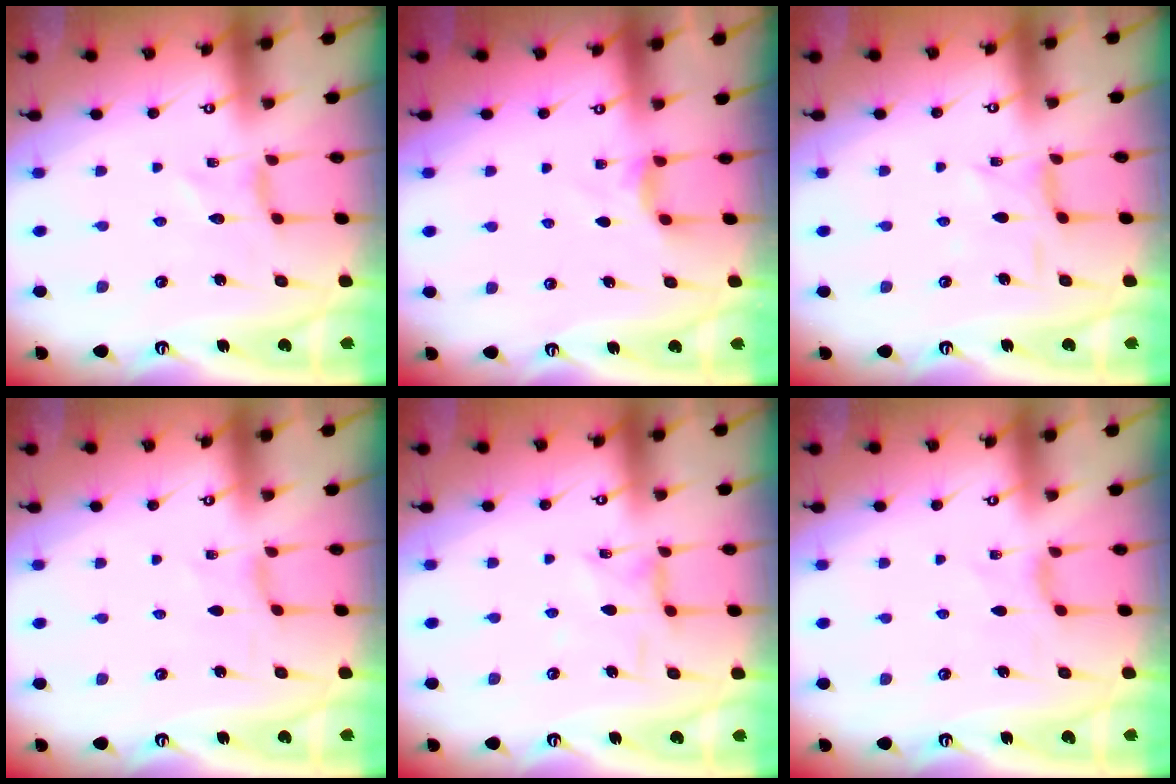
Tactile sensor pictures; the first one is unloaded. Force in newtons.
{"total": 2.8, "press": 2.8, "slide": 0.5}
{"total": 2.2, "press": 2.2, "slide": 0.3}
{"total": 2.0, "press": 2.0, "slide": 0.4}
{"total": 2.4, "press": 2.4, "slide": 0.3}
{"total": 2.4, "press": 2.4, "slide": 0.5}